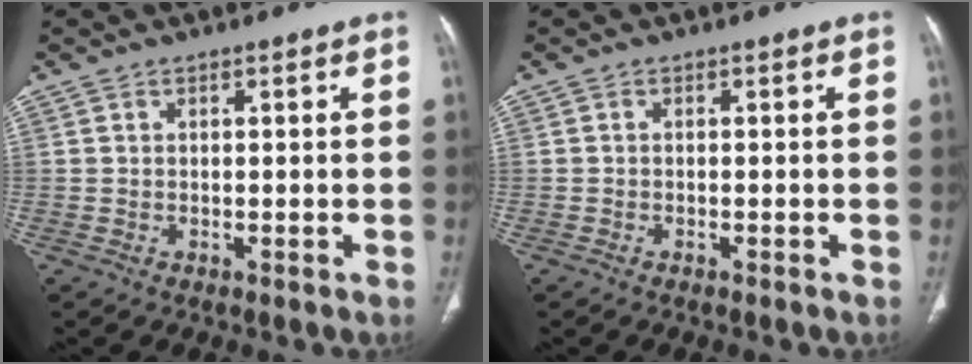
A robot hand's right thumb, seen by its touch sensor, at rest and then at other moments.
{"total": 0.5, "force": [-0.4, 0.1, 0.3], "torque": [-0.011, 0.001, -0.004]}